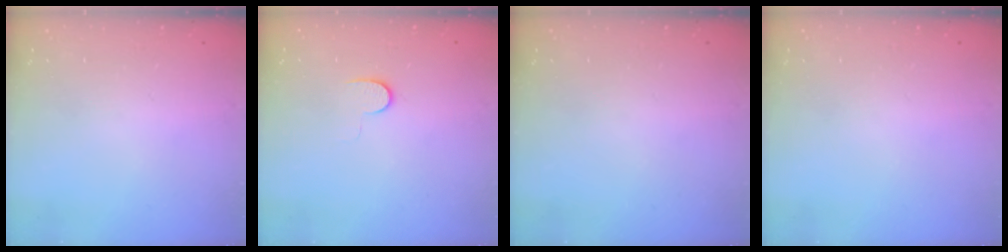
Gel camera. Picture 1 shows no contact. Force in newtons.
{"total": 6.8, "press": 6.7, "slide": 1.0}
{"total": 0.0}
{"total": 0.0}